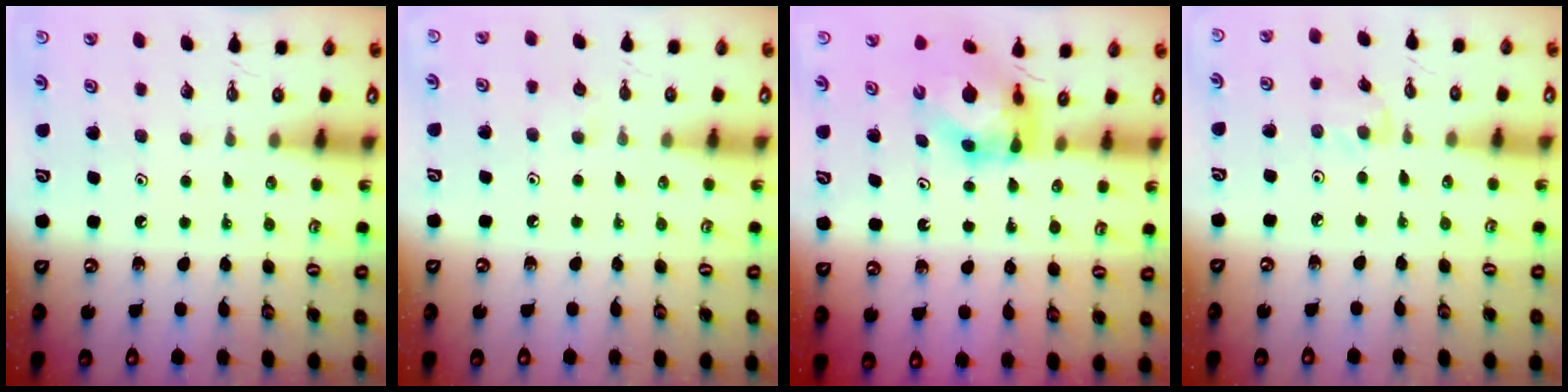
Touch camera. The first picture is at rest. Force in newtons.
{"total": 4.4, "press": 4.4, "slide": 0.6}
{"total": 5.0, "press": 4.9, "slide": 0.4}
{"total": 1.9, "press": 1.9, "slide": 0.4}